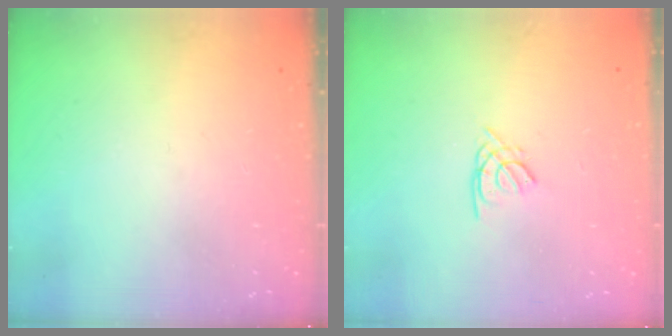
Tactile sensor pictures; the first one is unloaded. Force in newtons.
{"total": 1.4, "press": 1.4, "slide": 0.4}